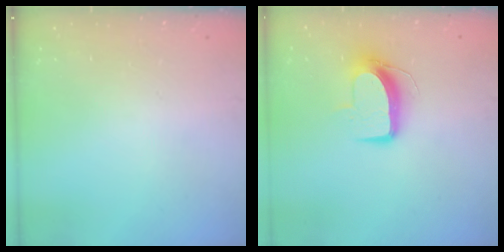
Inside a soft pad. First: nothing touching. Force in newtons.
{"total": 10.1, "press": 10.1, "slide": 0.2}